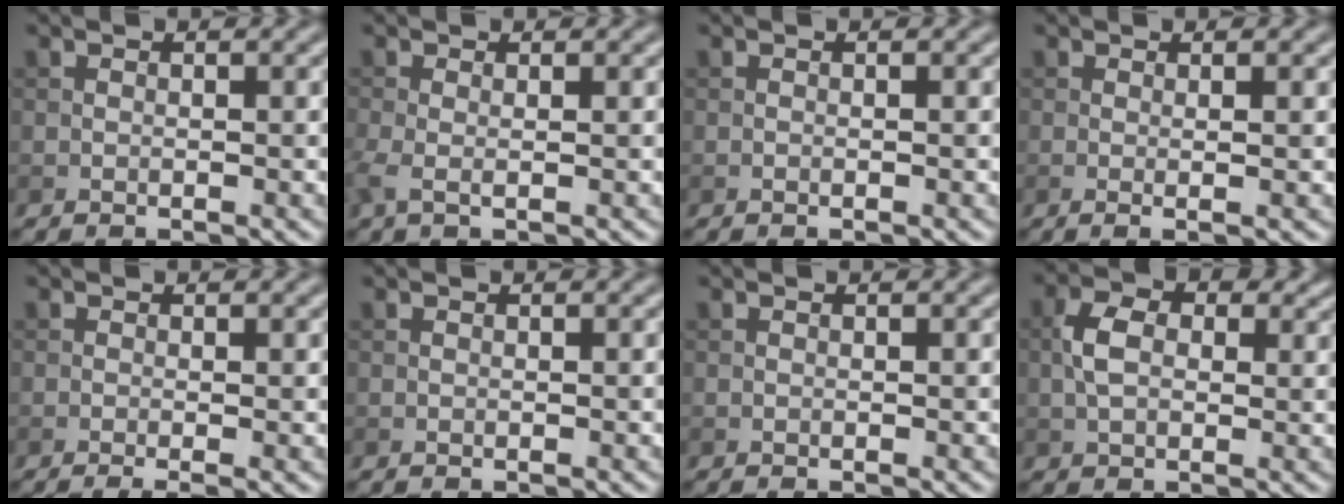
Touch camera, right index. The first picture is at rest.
{"total": 1.7, "force": [-0.4, 0.6, 1.6], "torque": [-0.045, -0.006, -0.011]}
{"total": 0.0}
{"total": 1.8, "force": [0.0, 0.4, 1.8], "torque": [-0.028, 0.000, -0.005]}
{"total": 2.4, "force": [-0.6, 0.7, 2.2], "torque": [-0.030, -0.009, -0.012]}
{"total": 0.0}
{"total": 0.0}
{"total": 4.6, "force": [0.7, 3.1, 3.3], "torque": [-0.065, 0.001, 0.007]}